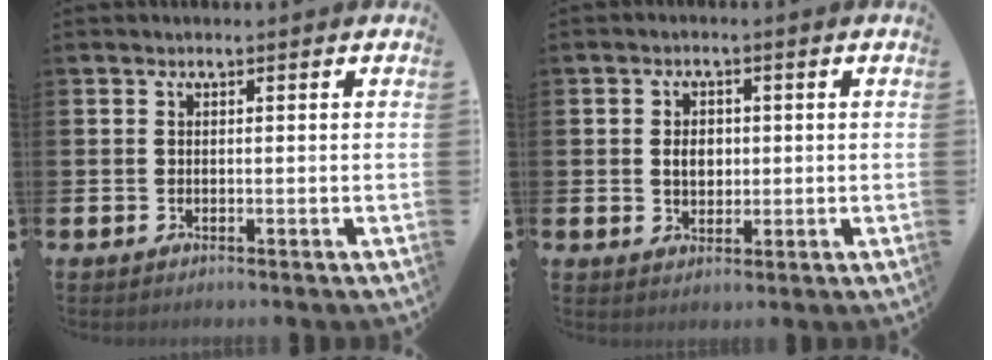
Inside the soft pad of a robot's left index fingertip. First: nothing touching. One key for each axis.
{"total": 3.1, "fx": 0.3, "fy": 2.3, "fz": 2.0, "tx": -0.025, "ty": 0.004, "tz": -0.001}